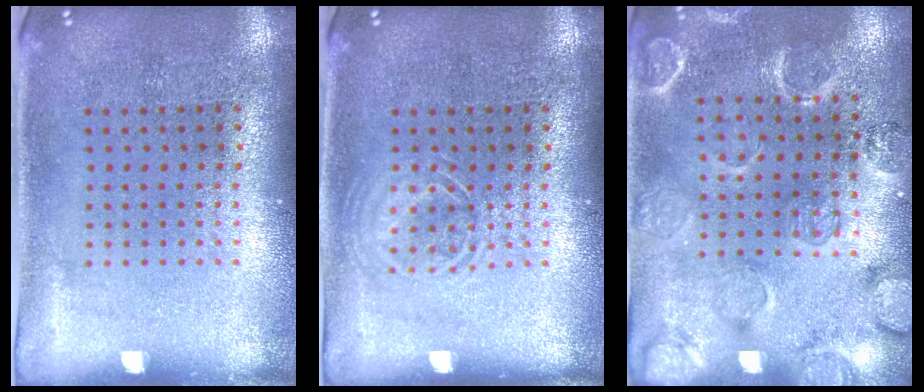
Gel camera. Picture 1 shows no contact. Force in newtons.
{"total": 1.7, "press": 1.7, "slide": 0.3}
{"total": 2.4, "press": 2.2, "slide": 0.8}